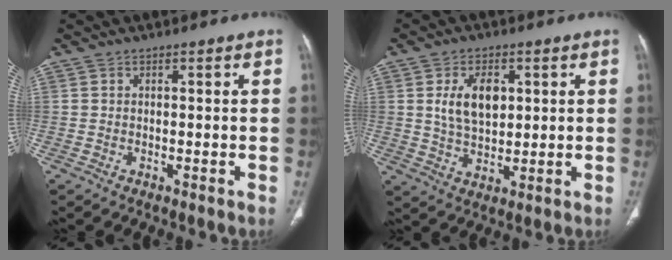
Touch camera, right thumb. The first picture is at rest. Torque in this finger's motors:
{"motor_torque": [-0.35, 1.32, 0.86, -0.15, 0.04]}